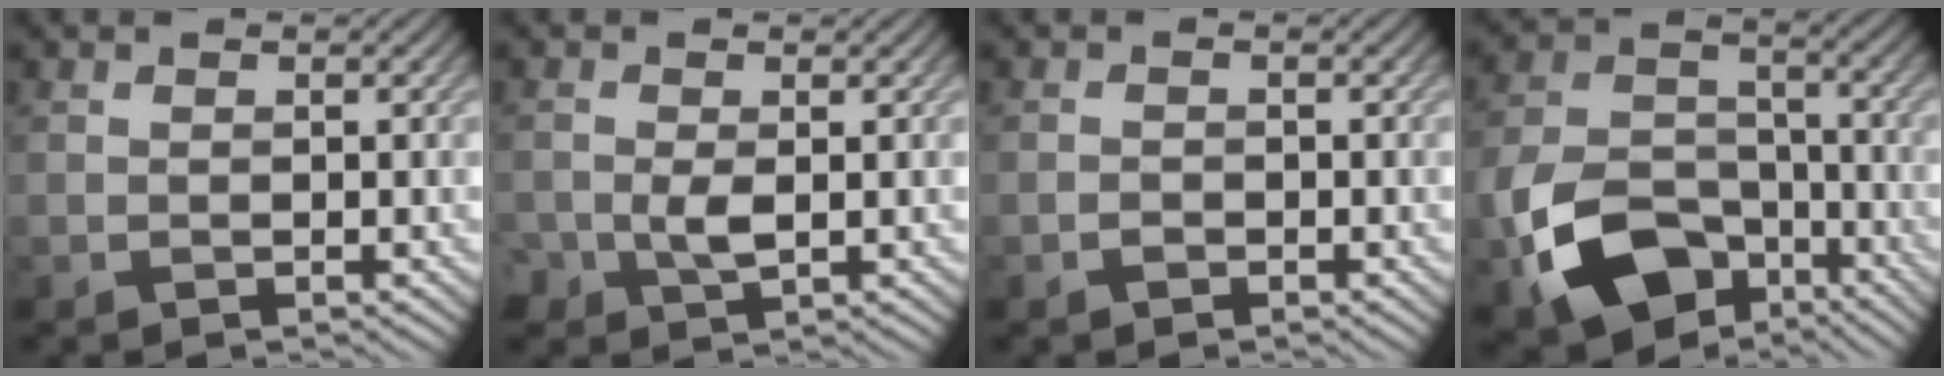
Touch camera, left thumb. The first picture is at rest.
{"total": 3.1, "force": [-0.5, 1.9, 2.4], "torque": [-0.059, -0.012, -0.008]}
{"total": 0.9, "force": [-0.7, 0.5, 0.3], "torque": [-0.008, -0.002, -0.013]}
{"total": 12.8, "force": [-6.4, 8.3, 7.3], "torque": [-0.176, -0.030, -0.123]}